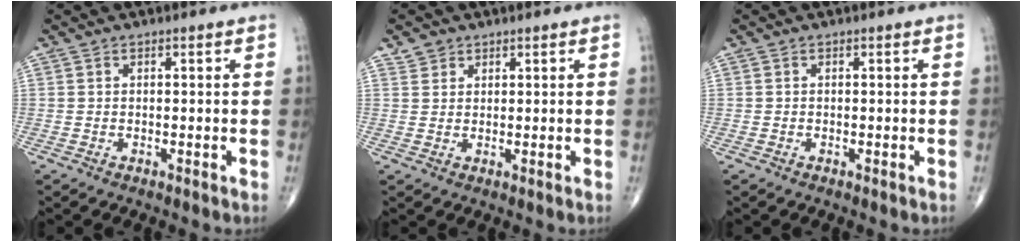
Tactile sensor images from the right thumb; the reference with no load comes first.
{"total": 2.0, "force": [1.4, 1.4, 0.1], "torque": [0.010, -0.003, 0.021]}
{"total": 0.0}